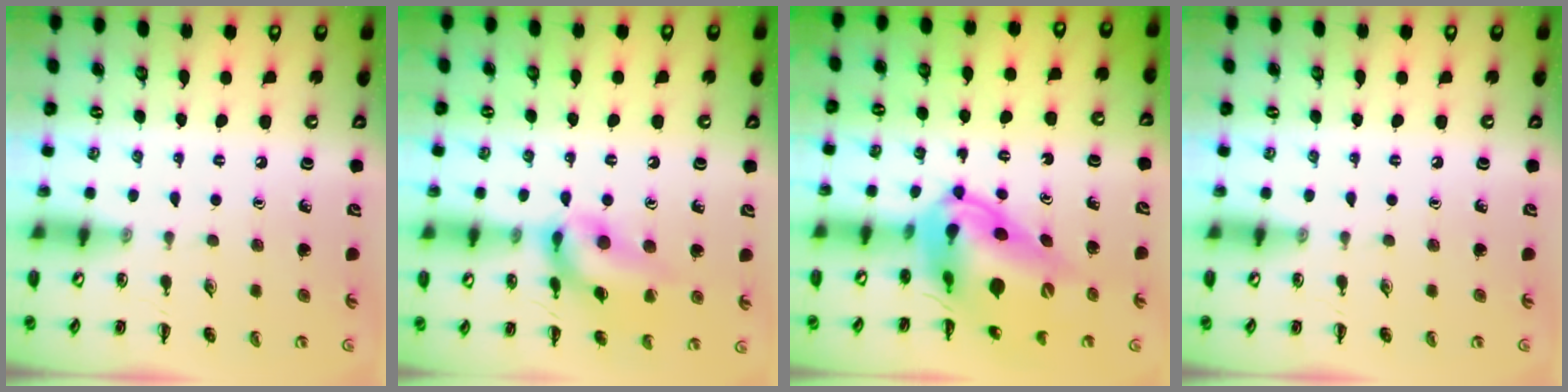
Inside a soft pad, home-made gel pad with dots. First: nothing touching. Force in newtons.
{"total": 15.1, "press": 14.9, "slide": 1.8}
{"total": 14.0, "press": 13.4, "slide": 4.0}
{"total": 0.0}